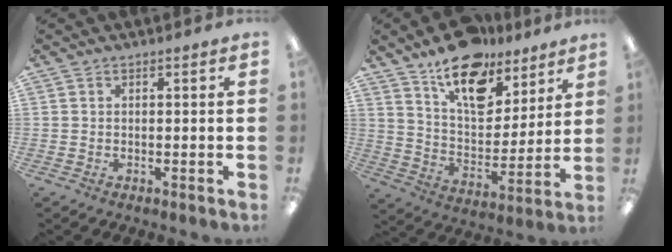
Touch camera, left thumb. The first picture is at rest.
{"total": 16.4, "force": [12.2, 8.0, 7.4], "torque": [-0.125, -0.072, 0.218]}